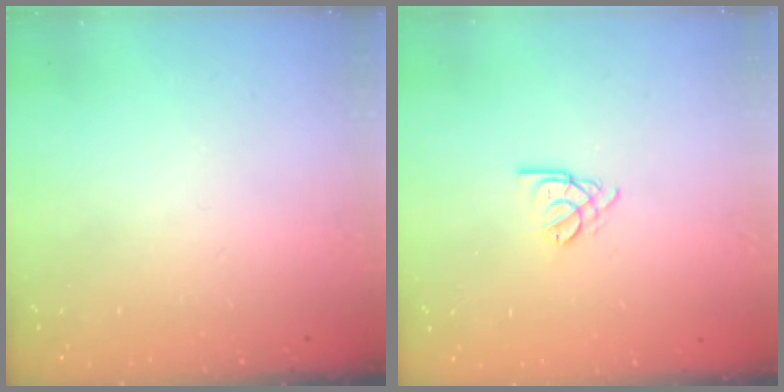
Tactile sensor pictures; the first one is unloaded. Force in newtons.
{"total": 2.3, "press": 2.3, "slide": 0.5}